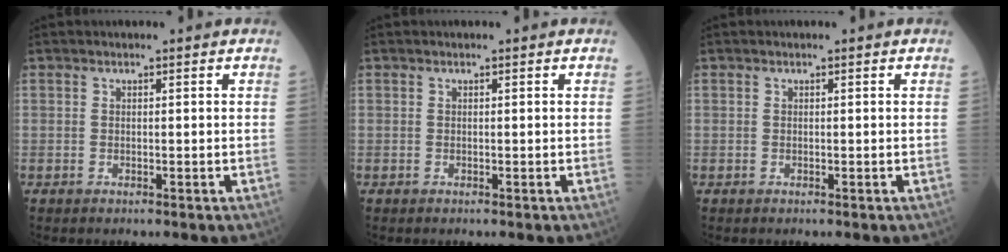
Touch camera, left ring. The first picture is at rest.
{"total": 0.0}
{"total": 0.0}